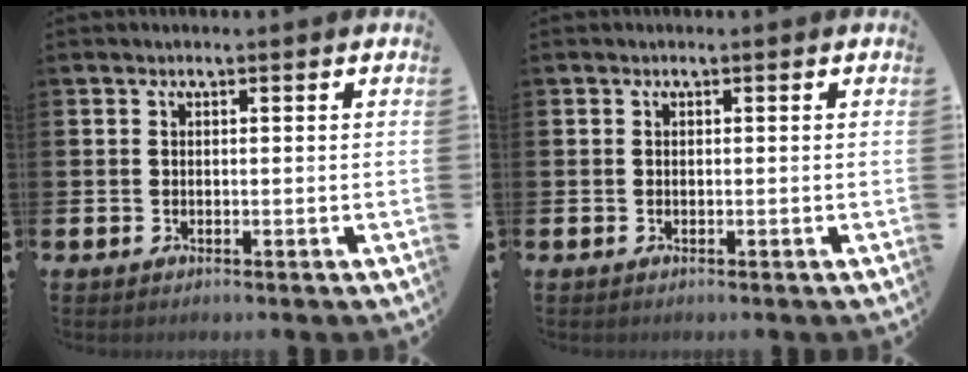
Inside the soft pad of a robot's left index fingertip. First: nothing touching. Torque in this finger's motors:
{"motor_torque": [0.02, 0.07, -0.06, -0.04]}